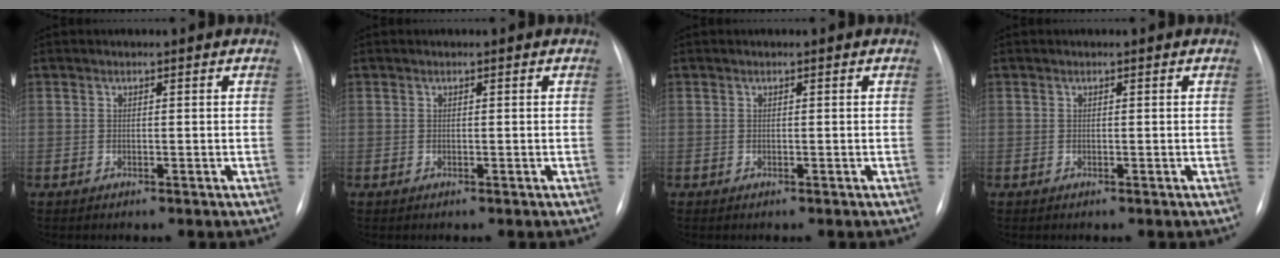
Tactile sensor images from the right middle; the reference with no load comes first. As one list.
[{"total": 0.0}, {"total": 0.0}, {"total": 0.0}]